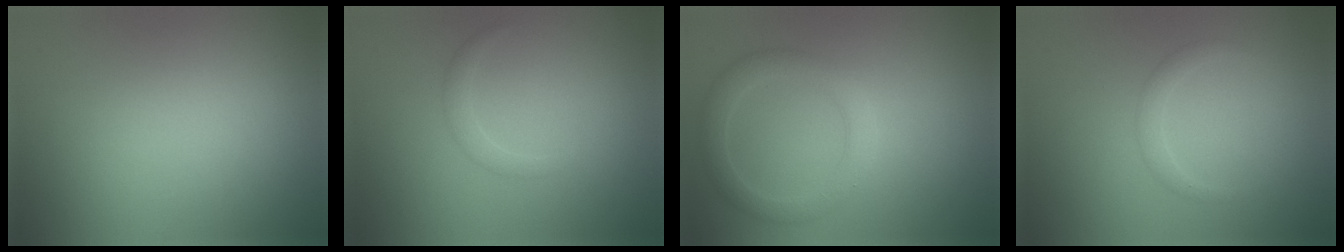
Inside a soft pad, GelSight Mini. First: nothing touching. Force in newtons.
{"total": 0.7, "press": 0.7, "slide": 0.1}
{"total": 3.0, "press": 3.0, "slide": 0.1}
{"total": 1.2, "press": 1.2, "slide": 0.0}